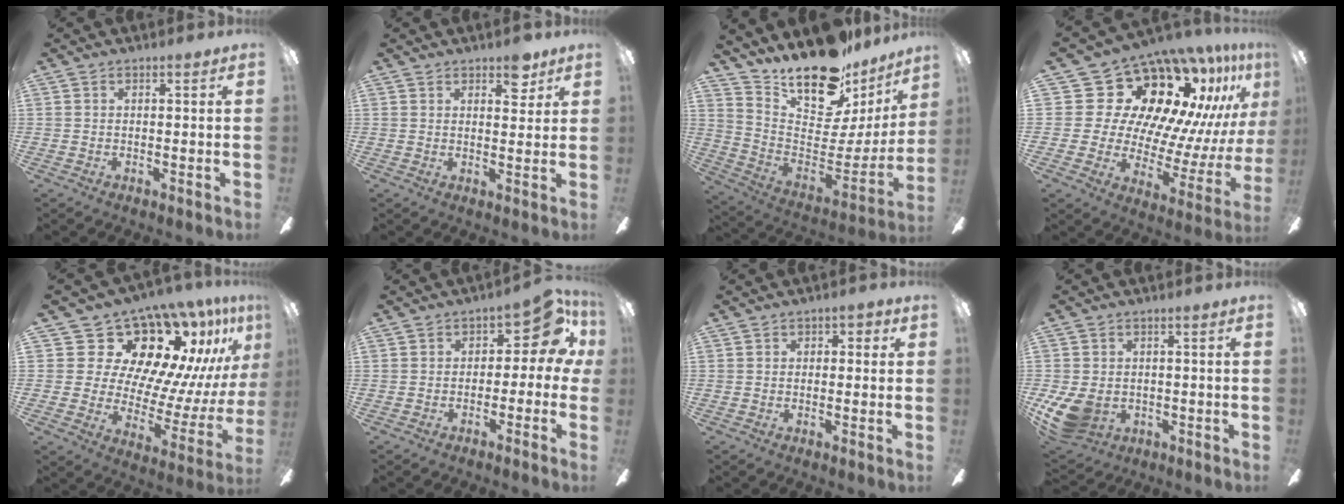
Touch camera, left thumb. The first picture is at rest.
{"total": 5.2, "force": [3.6, 2.7, 2.6], "torque": [-0.018, -0.013, 0.058]}
{"total": 19.6, "force": [16.5, 7.3, 7.7], "torque": [-0.111, -0.140, 0.285]}
{"total": 21.7, "force": [13.7, 12.4, 11.3], "torque": [-0.195, -0.124, 0.259]}
{"total": 18.6, "force": [14.1, 9.0, 8.1], "torque": [-0.118, -0.131, 0.257]}
{"total": 6.9, "force": [1.7, 4.0, 5.3], "torque": [-0.070, -0.010, 0.027]}
{"total": 1.6, "force": [-0.2, 1.3, 0.9], "torque": [-0.007, 0.004, -0.007]}
{"total": 9.0, "force": [-2.0, 6.8, 5.6], "torque": [-0.127, 0.006, -0.034]}